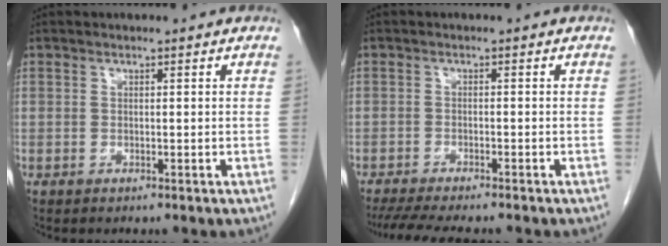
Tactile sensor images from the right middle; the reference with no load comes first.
{"total": 9.6, "force": [-8.3, 1.1, 4.7], "torque": [-0.069, -0.015, -0.124]}